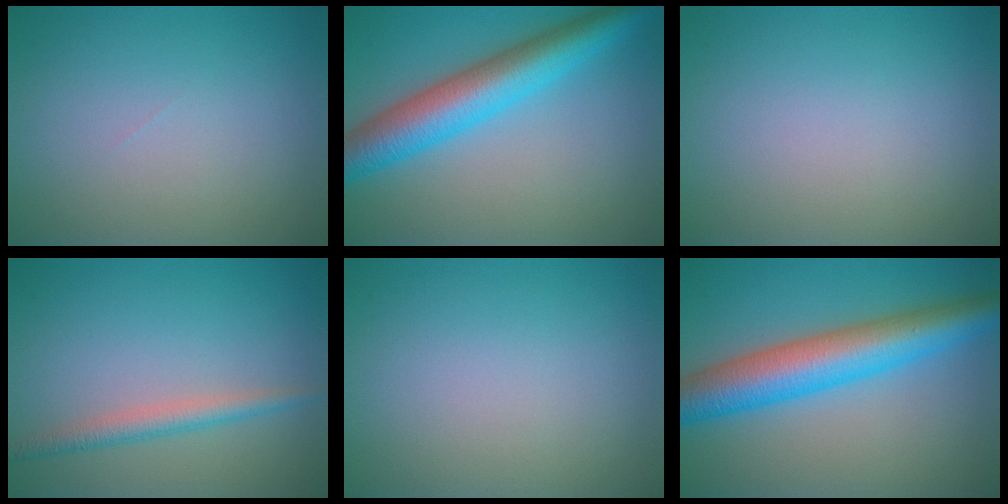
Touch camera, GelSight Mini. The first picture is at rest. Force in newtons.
{"total": 7.5, "press": 7.5, "slide": 0.1}
{"total": 0.0}
{"total": 2.2, "press": 2.2, "slide": 0.0}
{"total": 0.0}
{"total": 8.3, "press": 8.3, "slide": 0.2}